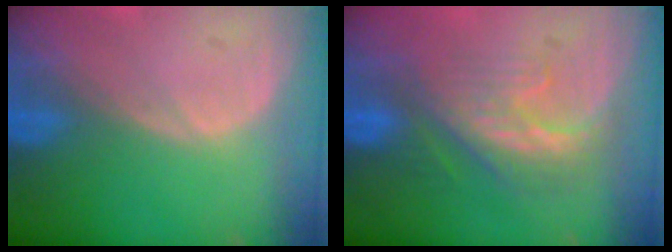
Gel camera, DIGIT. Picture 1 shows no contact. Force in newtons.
{"total": 8.2, "press": 7.2, "slide": 4.0}